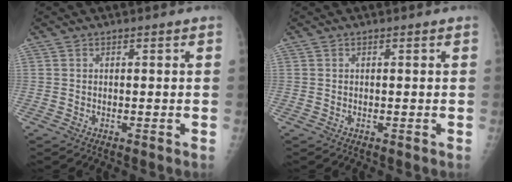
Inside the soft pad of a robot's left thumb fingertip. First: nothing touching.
{"total": 0.0}